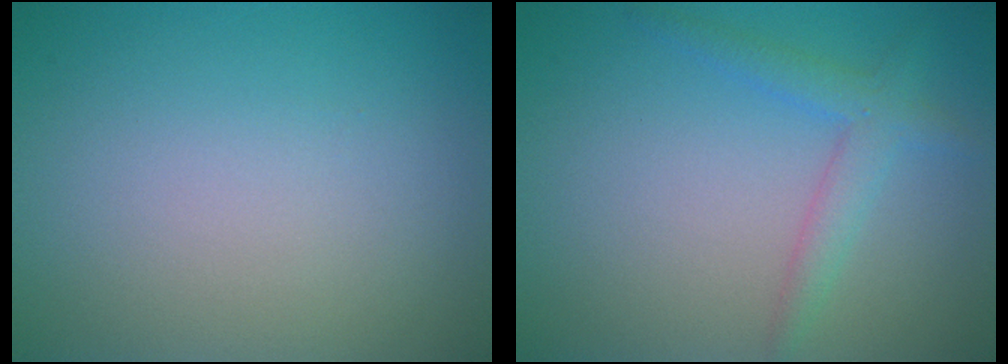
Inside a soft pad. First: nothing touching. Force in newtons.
{"total": 2.5, "press": 2.5, "slide": 0.1}